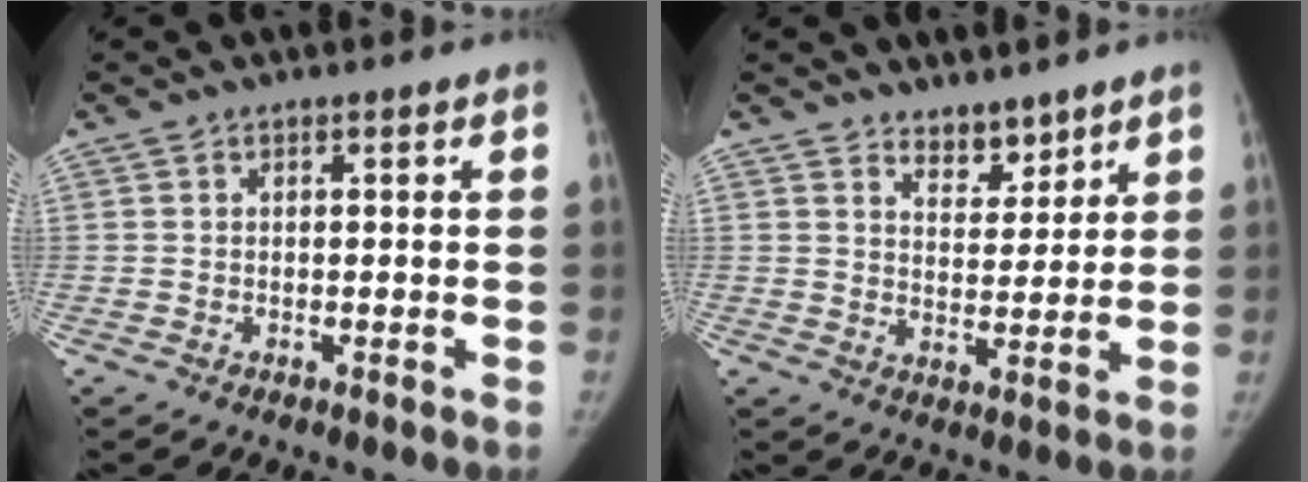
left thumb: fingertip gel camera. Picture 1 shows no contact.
{"total": 4.8, "force": [4.1, 2.1, 1.3], "torque": [0.004, -0.035, 0.072]}